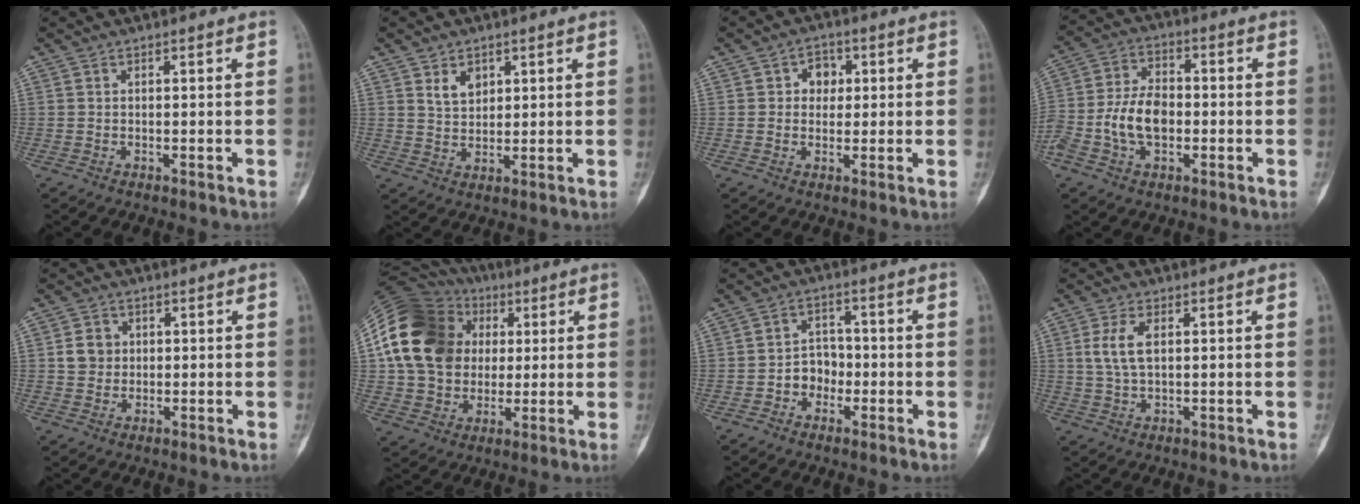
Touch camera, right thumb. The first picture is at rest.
{"total": 4.3, "force": [2.1, 3.1, 2.2], "torque": [-0.017, -0.018, 0.043]}
{"total": 4.5, "force": [0.9, 3.8, 2.3], "torque": [0.003, 0.005, 0.008]}
{"total": 10.7, "force": [-2.4, 7.0, 7.7], "torque": [-0.144, 0.028, -0.050]}
{"total": 4.6, "force": [0.6, 4.2, 1.7], "torque": [-0.004, 0.002, 0.007]}
{"total": 23.0, "force": [3.8, 18.5, 13.1], "torque": [-0.238, 0.029, 0.073]}
{"total": 5.6, "force": [-1.8, 4.7, 2.5], "torque": [-0.003, 0.027, -0.037]}
{"total": 5.9, "force": [1.1, 3.2, 4.8], "torque": [-0.099, 0.003, 0.021]}